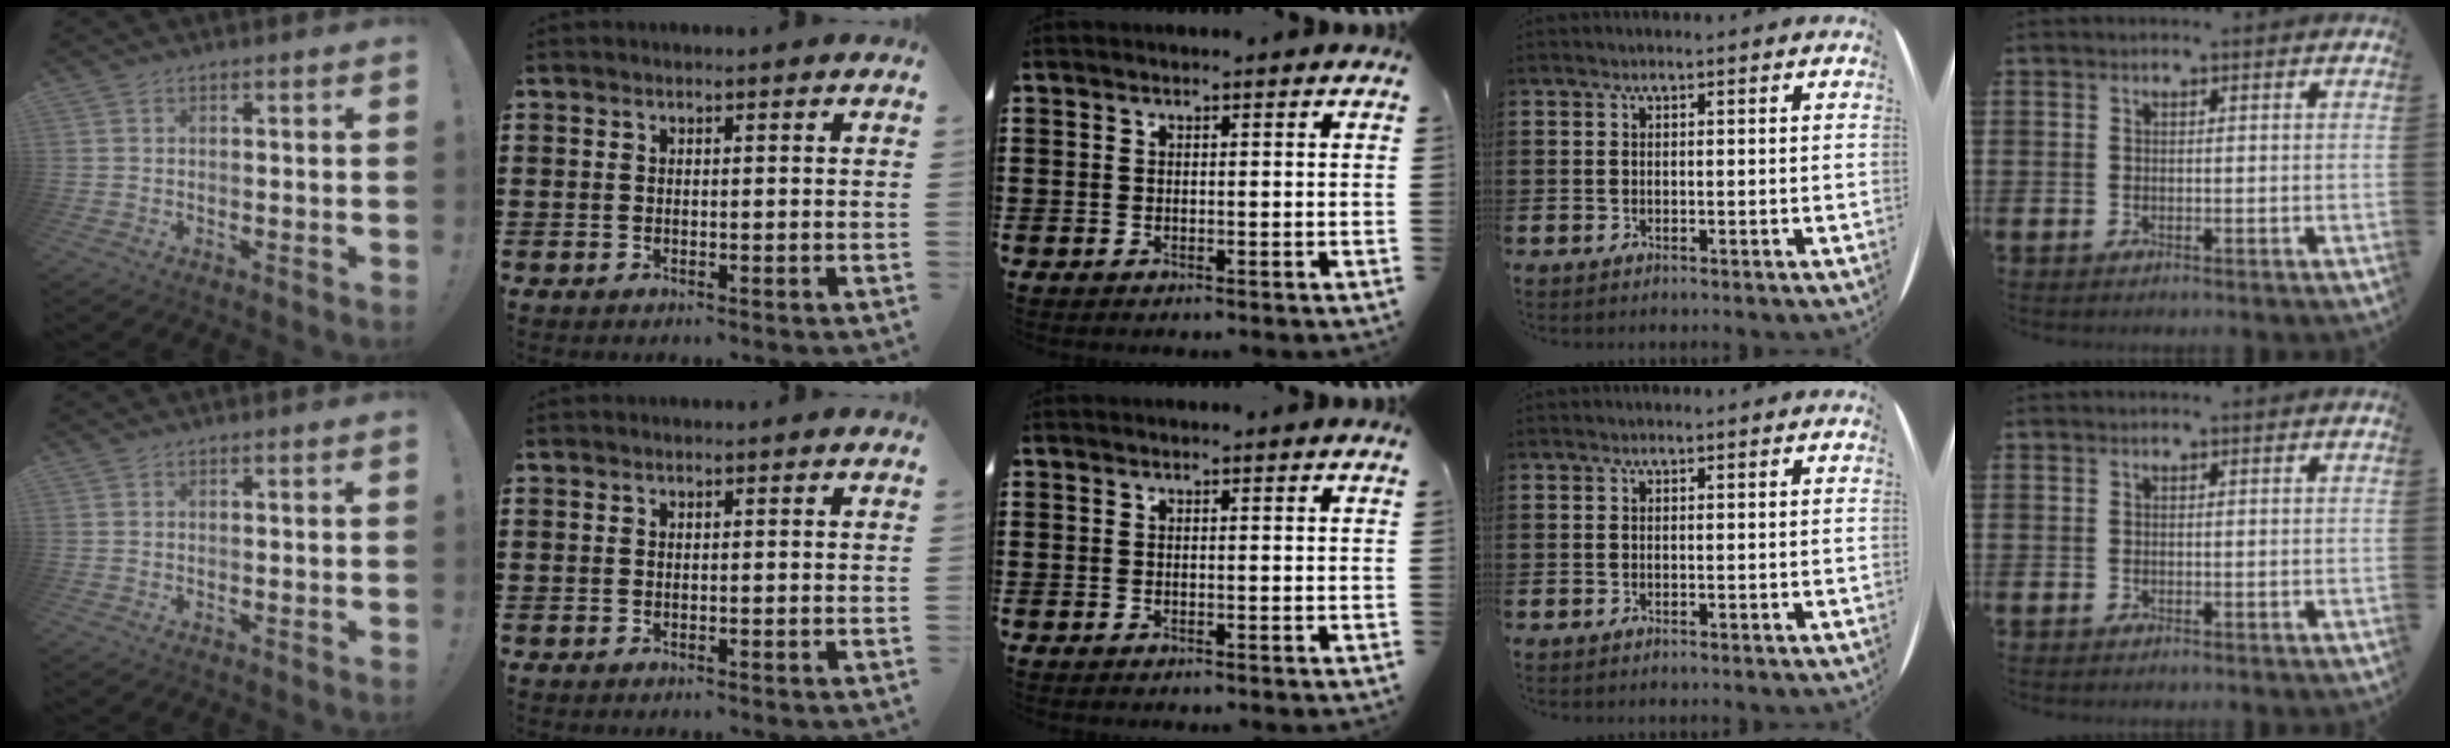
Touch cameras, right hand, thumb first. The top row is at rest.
{}